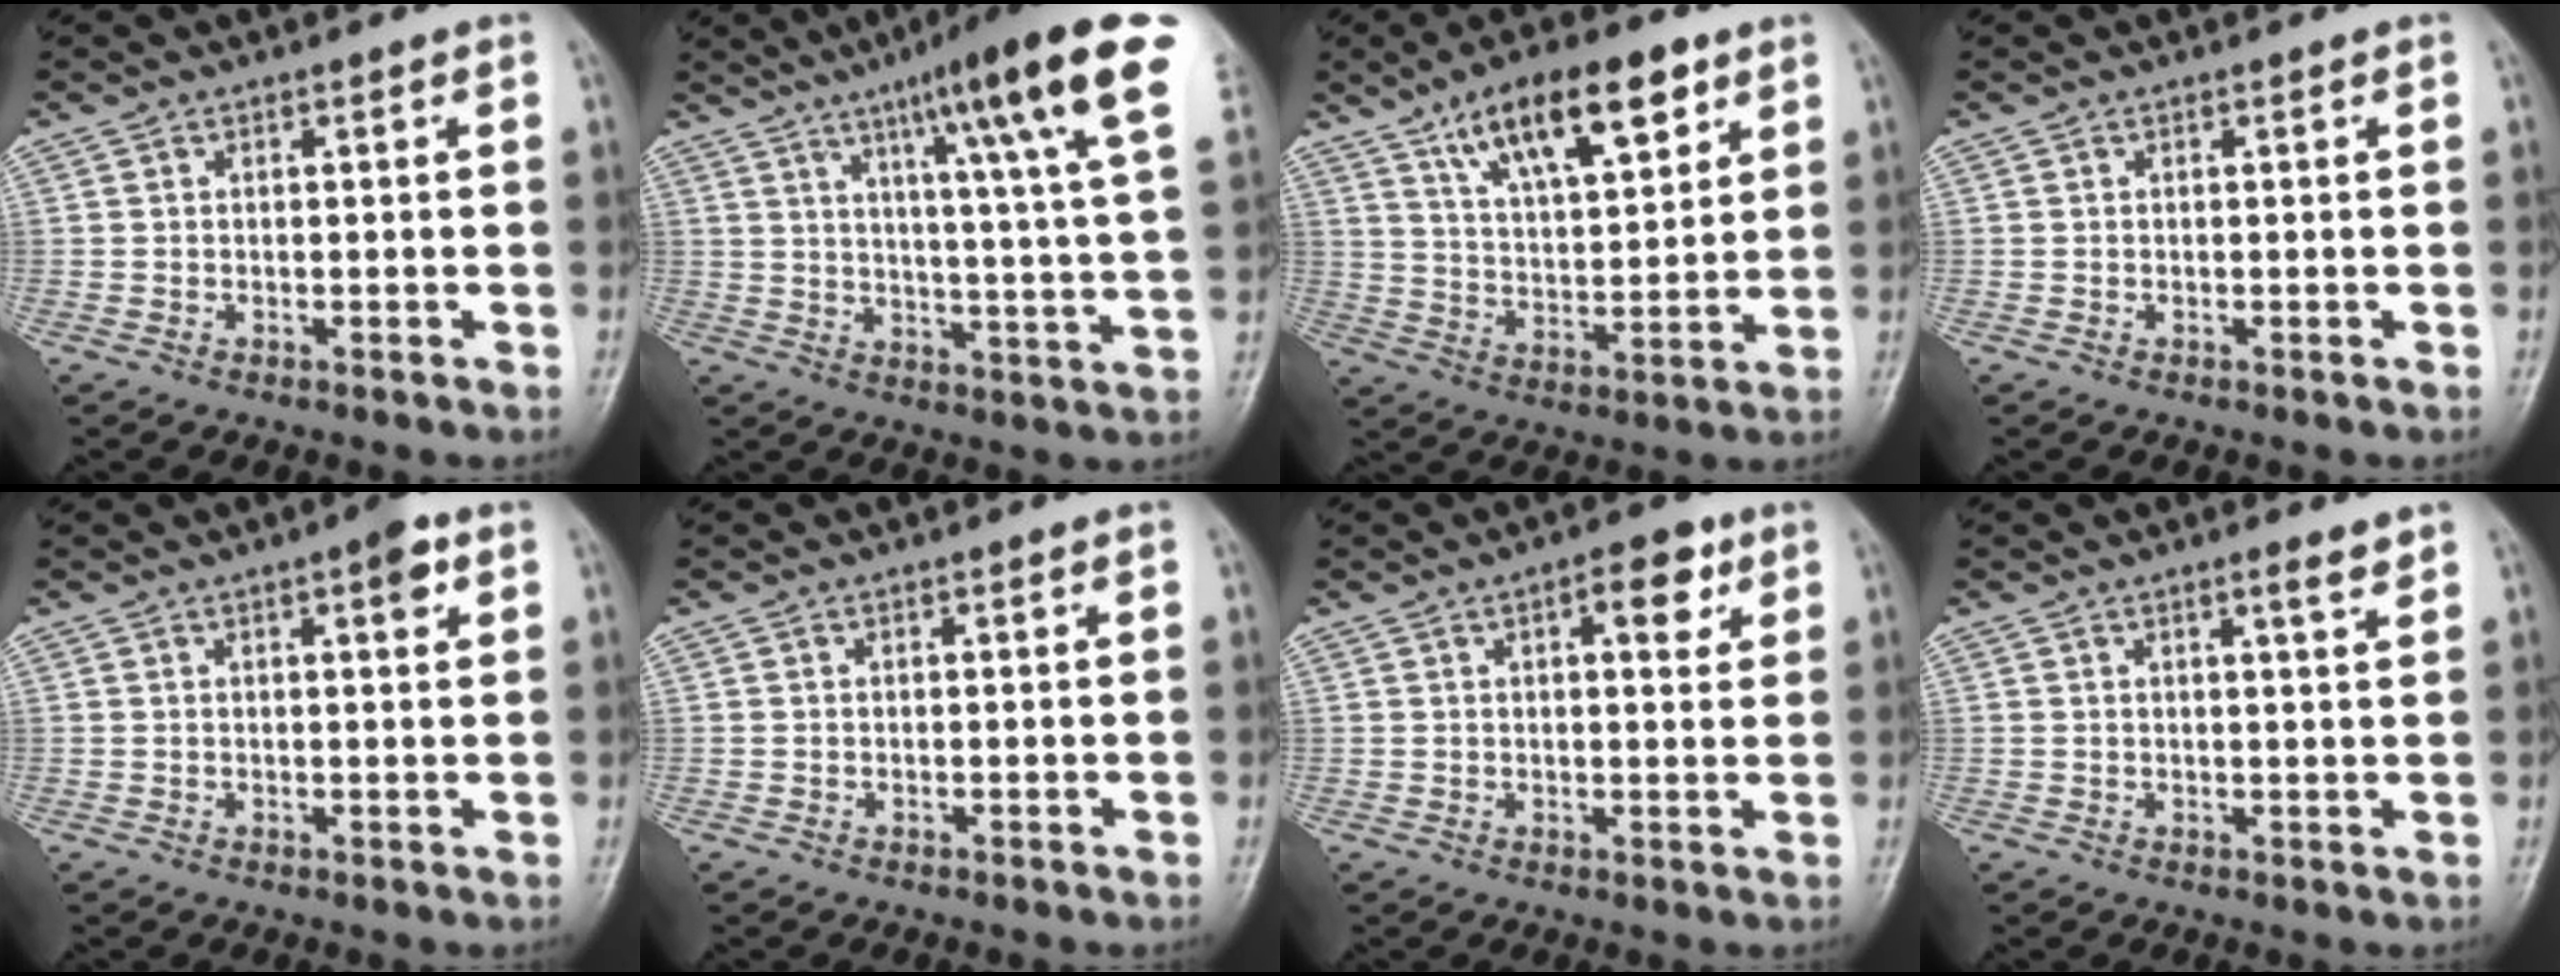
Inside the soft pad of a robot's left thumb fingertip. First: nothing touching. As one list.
[{"total": 20.1, "force": [10.5, 1.8, 17.1], "torque": [-0.232, -0.028, 0.141]}, {"total": 15.7, "force": [8.7, 5.9, 11.7], "torque": [-0.164, -0.031, 0.150]}, {"total": 0.0}, {"total": 3.4, "force": [1.6, 0.9, 2.9], "torque": [-0.037, -0.003, 0.020]}, {"total": 0.0}, {"total": 5.9, "force": [2.6, 2.5, 4.7], "torque": [-0.047, -0.006, 0.031]}, {"total": 2.5, "force": [1.7, 0.1, 1.8], "torque": [-0.028, -0.012, 0.026]}]